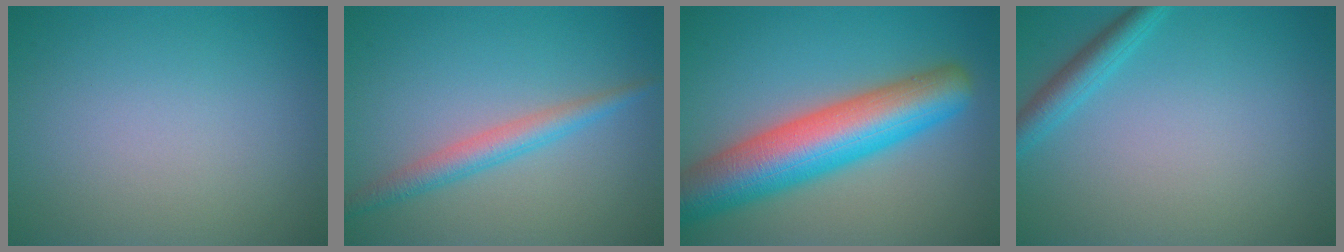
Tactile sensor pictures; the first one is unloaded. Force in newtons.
{"total": 2.7, "press": 2.7, "slide": 0.1}
{"total": 10.2, "press": 10.2, "slide": 0.2}
{"total": 2.3, "press": 2.3, "slide": 0.2}